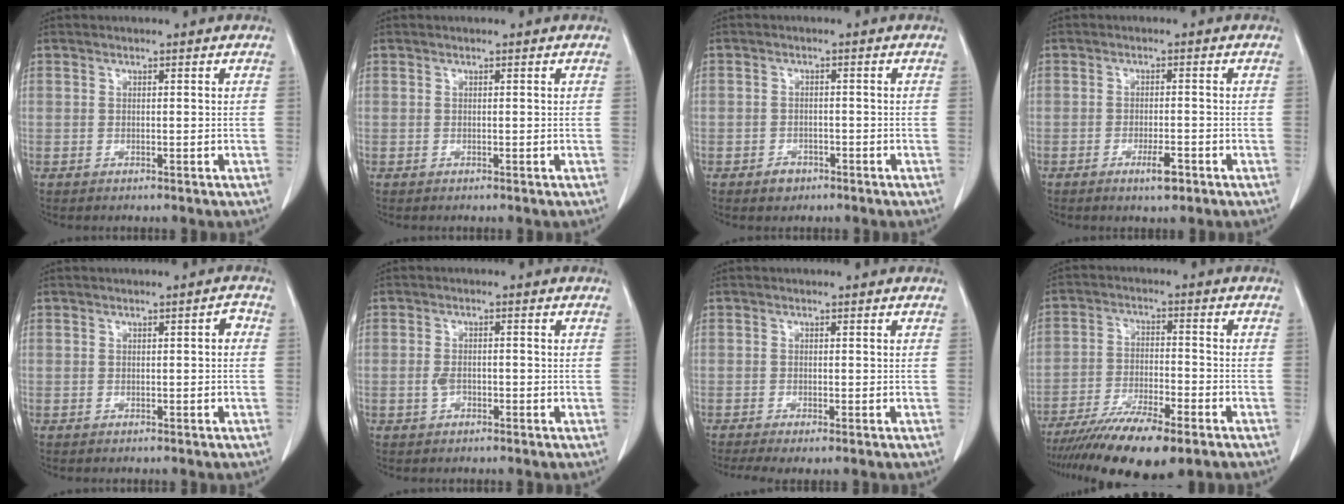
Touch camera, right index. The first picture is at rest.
{"total": 0.0}
{"total": 2.3, "force": [-1.4, 1.8, 0.5], "torque": [-0.007, 0.006, -0.018]}
{"total": 3.2, "force": [-1.8, 0.6, 2.6], "torque": [-0.044, -0.002, -0.028]}
{"total": 1.2, "force": [0.0, 0.4, 1.1], "torque": [-0.012, 0.005, 0.001]}
{"total": 2.1, "force": [-0.8, 1.1, 1.6], "torque": [-0.034, 0.005, -0.013]}
{"total": 3.4, "force": [-2.4, 0.7, 2.4], "torque": [-0.044, -0.011, -0.038]}
{"total": 13.3, "force": [-9.8, 2.3, 8.6], "torque": [-0.152, -0.028, -0.162]}